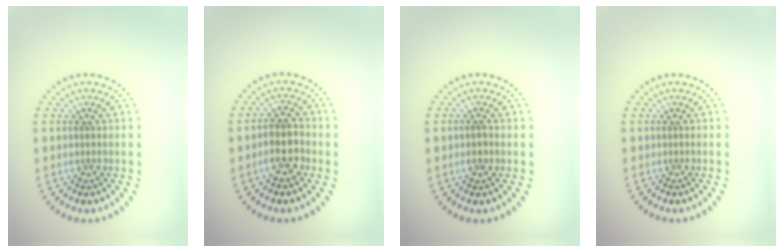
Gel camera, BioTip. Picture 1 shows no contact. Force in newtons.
{"total": 2.8, "press": 2.7, "slide": 0.9}
{"total": 0.7, "press": 0.6, "slide": 0.3}
{"total": 0.0}